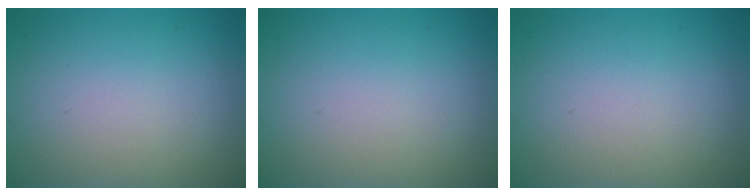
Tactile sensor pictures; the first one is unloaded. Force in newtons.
{"total": 0.0}
{"total": 0.0}